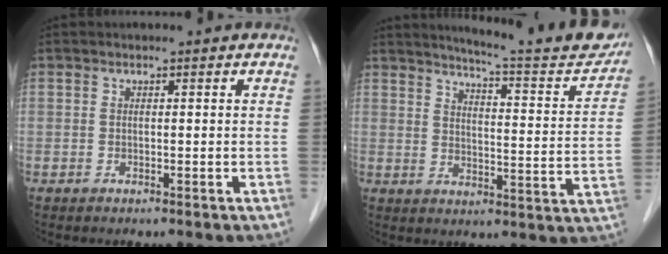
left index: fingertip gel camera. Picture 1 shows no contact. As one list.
[{"total": 17.8, "force": [16.4, 0.9, 6.9], "torque": [-0.094, -0.061, 0.201]}]